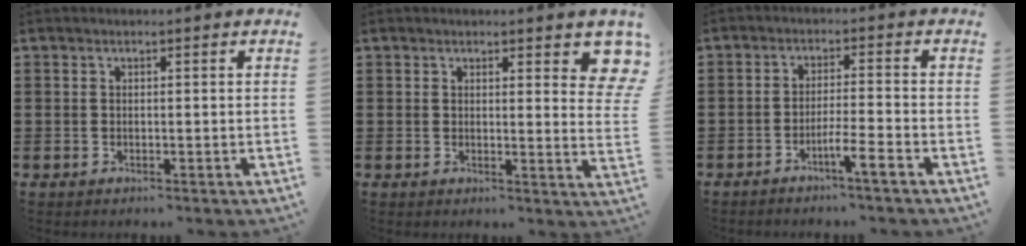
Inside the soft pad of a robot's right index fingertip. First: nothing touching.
{"total": 3.9, "force": [3.0, 1.0, 2.3], "torque": [-0.023, -0.010, 0.048]}
{"total": 4.0, "force": [-2.9, -0.1, 2.8], "torque": [-0.049, -0.001, -0.054]}